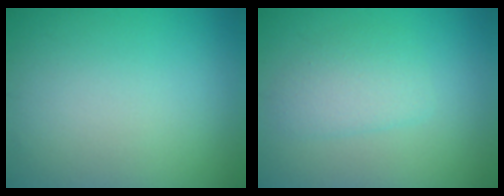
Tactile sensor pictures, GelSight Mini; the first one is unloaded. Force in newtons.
{"total": 2.4, "press": 2.4, "slide": 0.1}